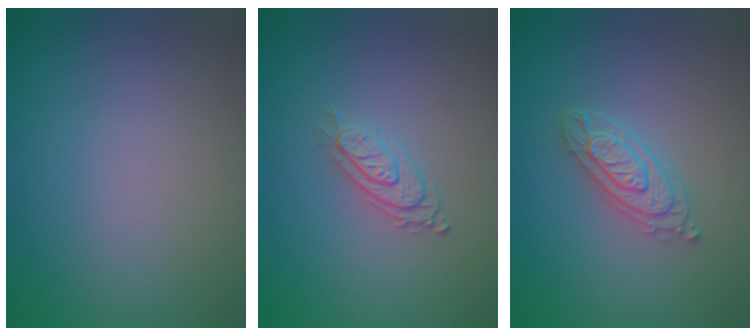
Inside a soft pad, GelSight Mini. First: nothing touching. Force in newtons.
{"total": 2.9, "press": 2.0, "slide": 2.0}
{"total": 3.7, "press": 3.7, "slide": 0.6}